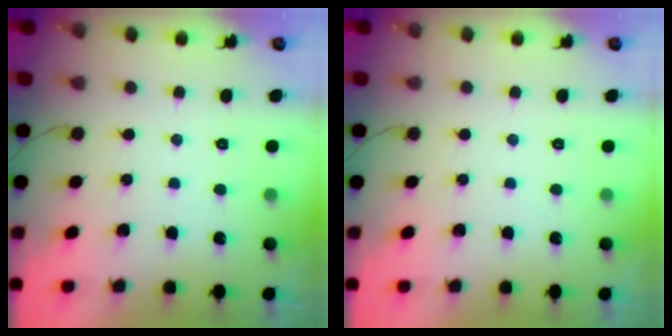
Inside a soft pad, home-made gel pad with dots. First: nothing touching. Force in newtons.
{"total": 0.0}